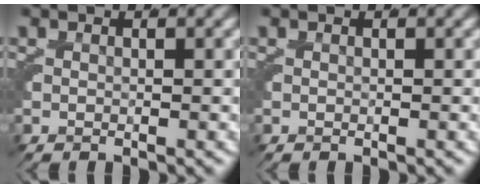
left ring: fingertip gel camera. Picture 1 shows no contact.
{"total": 0.0}